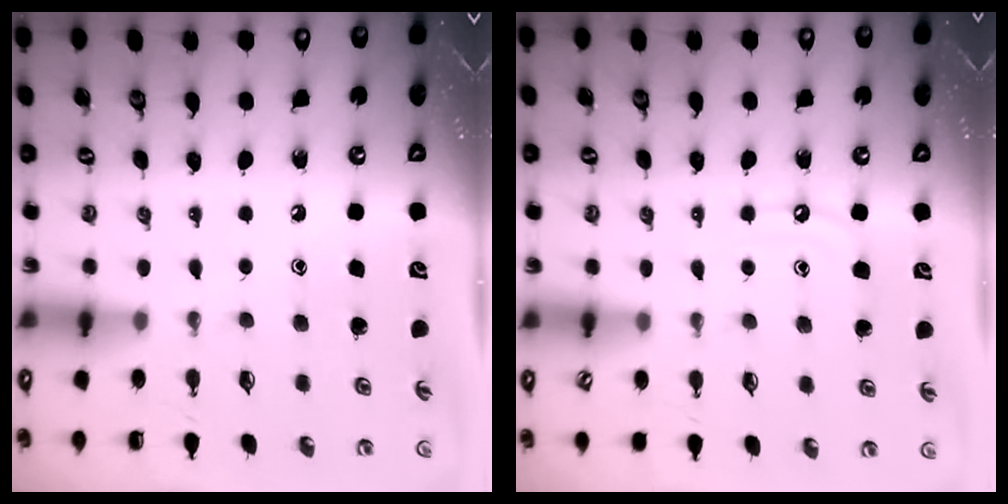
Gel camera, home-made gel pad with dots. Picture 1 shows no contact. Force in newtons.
{"total": 6.1, "press": 6.1, "slide": 0.6}